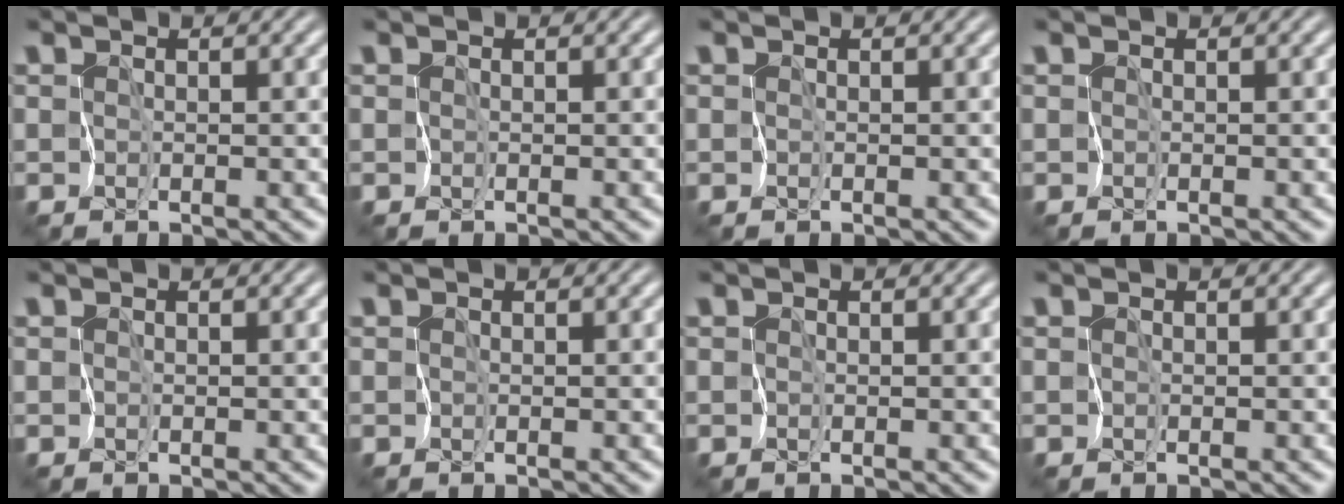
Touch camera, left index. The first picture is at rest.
{"total": 0.0}
{"total": 0.0}
{"total": 0.0}
{"total": 0.0}
{"total": 0.0}
{"total": 0.0}
{"total": 0.0}